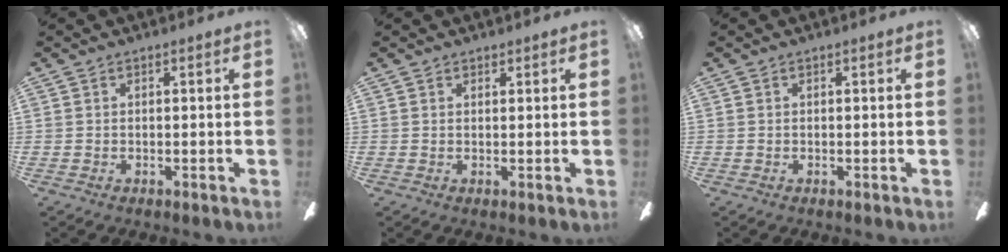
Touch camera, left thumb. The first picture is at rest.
{"total": 1.2, "force": [1.0, 0.7, 0.0], "torque": [0.008, -0.003, 0.017]}
{"total": 0.0}